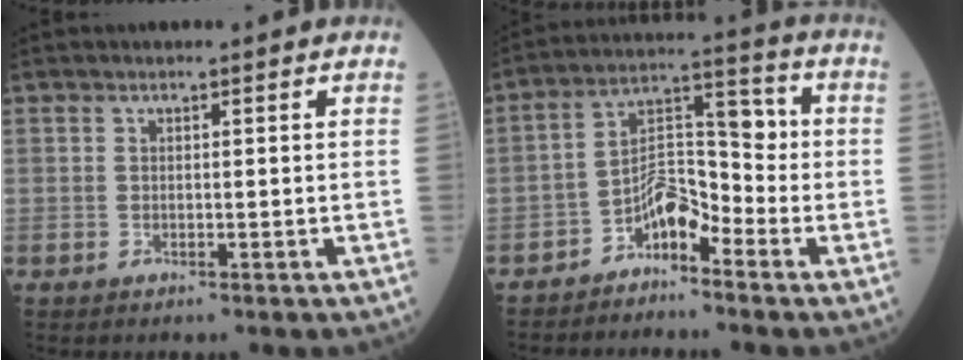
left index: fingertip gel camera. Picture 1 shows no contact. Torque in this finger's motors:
{"motor_torque": [0.11, 0.11, 0.20, 0.08]}